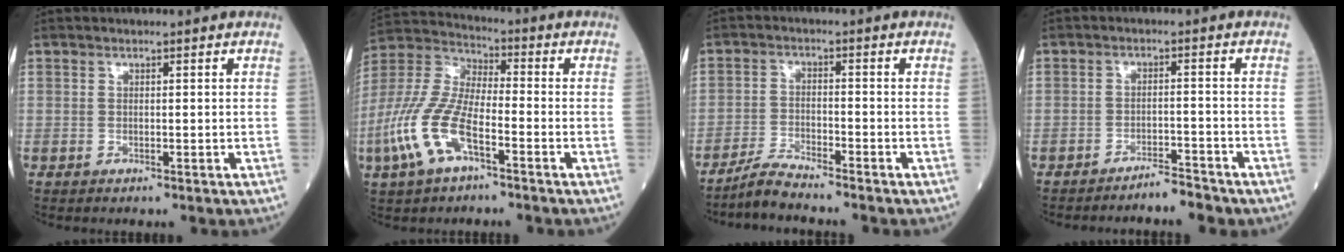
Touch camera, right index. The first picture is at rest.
{"total": 12.4, "force": [-5.2, 4.5, 10.3], "torque": [-0.244, 0.000, -0.107]}
{"total": 4.3, "force": [-4.1, -0.4, 1.3], "torque": [-0.027, -0.018, -0.081]}
{"total": 3.4, "force": [-3.3, 0.3, 1.0], "torque": [-0.014, -0.004, -0.051]}